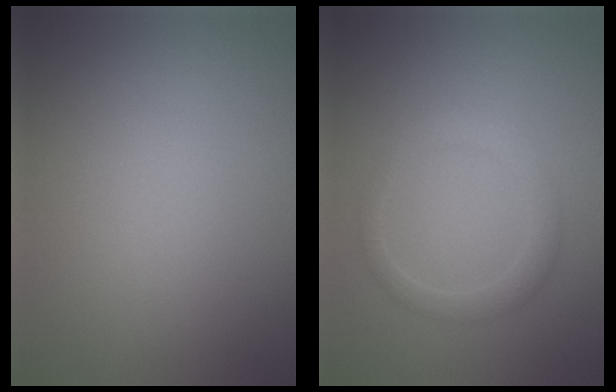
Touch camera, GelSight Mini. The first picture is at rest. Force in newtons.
{"total": 2.0, "press": 2.0, "slide": 0.3}